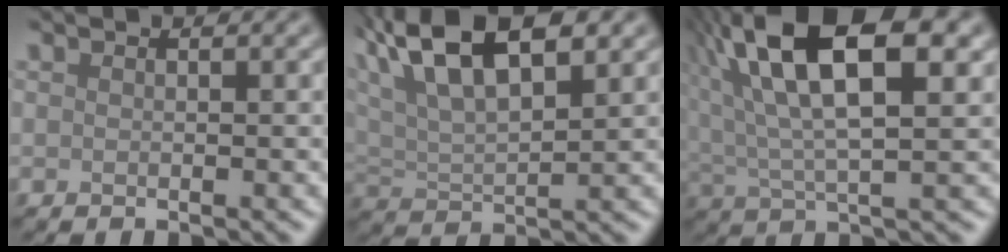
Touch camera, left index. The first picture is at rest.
{"total": 9.2, "force": [5.4, 3.7, 6.5], "torque": [-0.119, 0.023, 0.092]}
{"total": 12.1, "force": [5.2, 4.6, 9.9], "torque": [-0.179, 0.023, 0.083]}